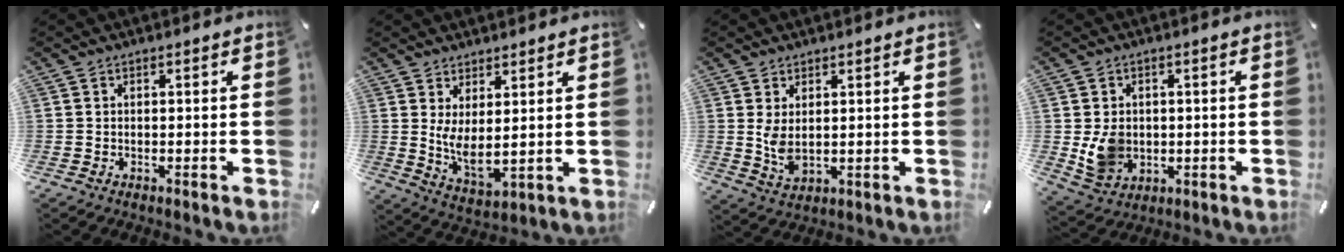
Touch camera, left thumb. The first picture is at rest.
{"total": 6.5, "force": [2.9, 2.7, 5.2], "torque": [-0.107, -0.030, 0.053]}
{"total": 5.0, "force": [1.3, 2.7, 4.1], "torque": [-0.107, -0.009, 0.019]}
{"total": 7.2, "force": [-0.1, 6.5, 3.1], "torque": [-0.073, -0.003, -0.005]}